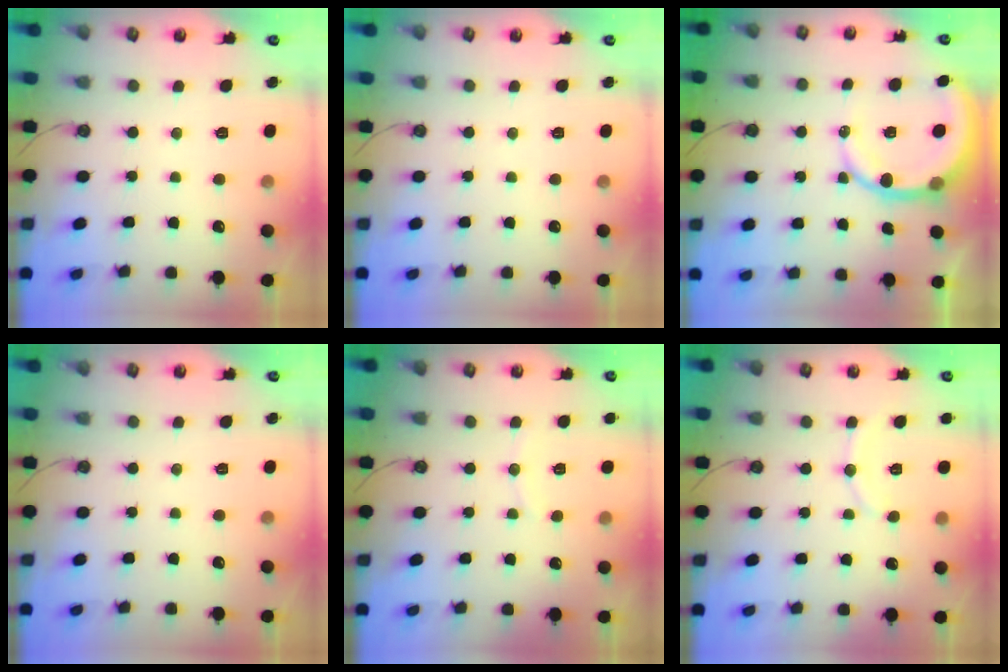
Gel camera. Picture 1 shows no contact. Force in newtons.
{"total": 0.0}
{"total": 11.0, "press": 10.9, "slide": 1.4}
{"total": 0.0}
{"total": 3.4, "press": 3.4, "slide": 0.3}
{"total": 6.4, "press": 6.2, "slide": 1.5}